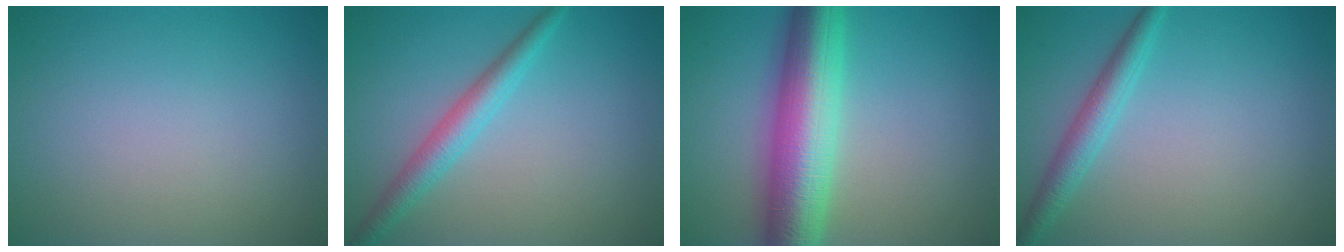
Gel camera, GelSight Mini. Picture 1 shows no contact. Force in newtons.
{"total": 3.0, "press": 3.0, "slide": 0.1}
{"total": 9.4, "press": 9.4, "slide": 0.0}
{"total": 2.6, "press": 2.6, "slide": 0.1}